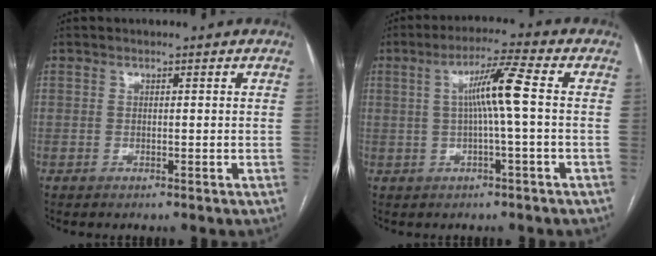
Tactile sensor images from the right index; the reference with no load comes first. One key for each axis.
{"total": 6.9, "fx": 0.4, "fy": -0.7, "fz": 6.9, "tx": -0.120, "ty": 0.013, "tz": 0.008}